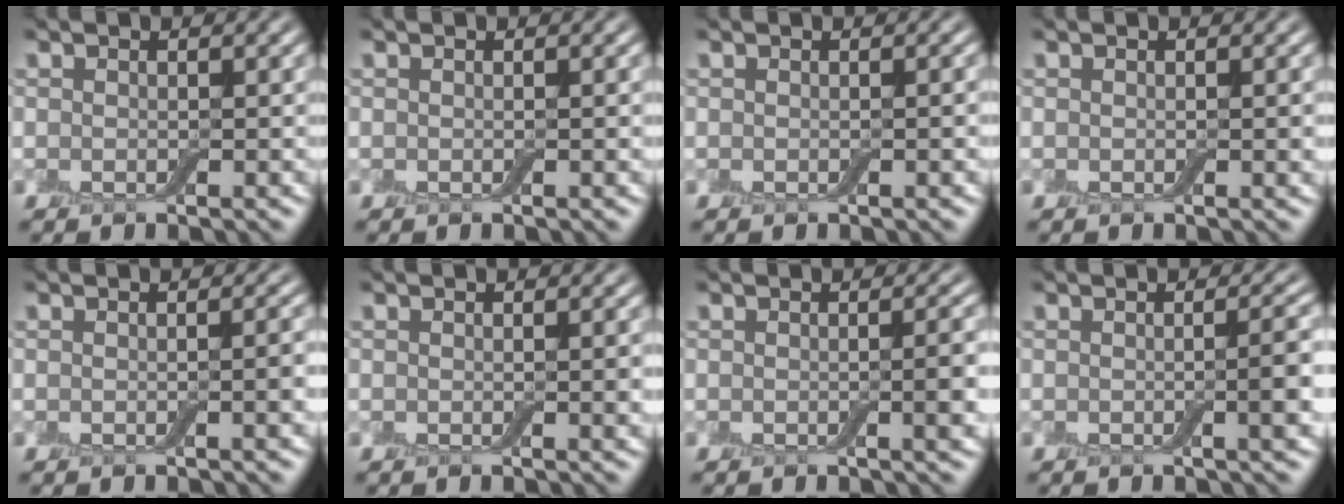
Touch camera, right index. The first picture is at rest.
{"total": 0.0}
{"total": 0.6, "force": [-0.1, 0.0, 0.6], "torque": [-0.007, 0.001, 0.000]}
{"total": 0.6, "force": [0.0, 0.1, 0.6], "torque": [-0.006, -0.001, 0.000]}
{"total": 1.5, "force": [-0.1, 0.3, 1.5], "torque": [-0.018, 0.000, -0.002]}
{"total": 1.0, "force": [0.0, 0.1, 0.9], "torque": [-0.011, -0.001, 0.000]}
{"total": 2.4, "force": [-0.2, 0.5, 2.4], "torque": [-0.027, 0.001, -0.004]}
{"total": 2.9, "force": [-0.2, 0.6, 2.8], "torque": [-0.032, 0.003, -0.005]}